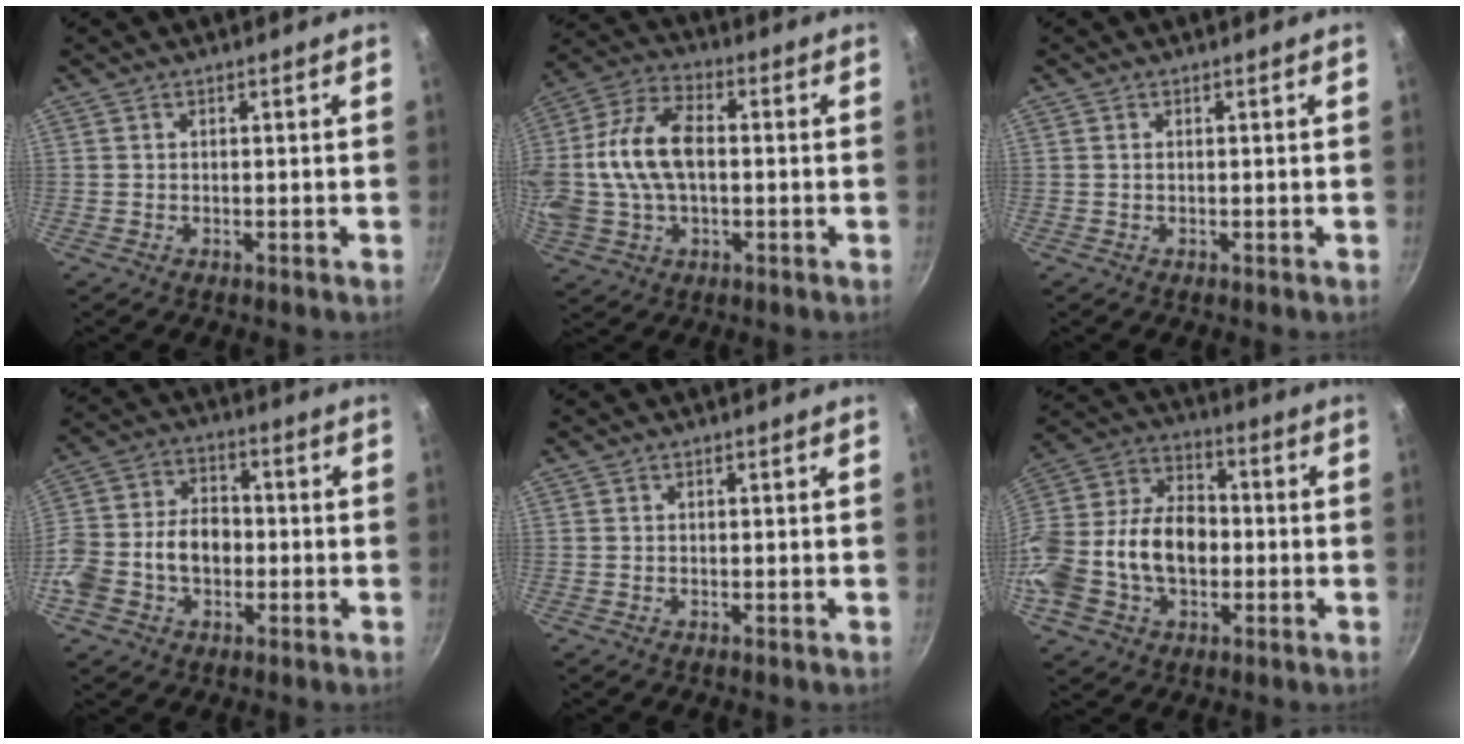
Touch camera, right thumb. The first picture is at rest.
{"total": 17.1, "force": [0.4, 10.4, 13.6], "torque": [-0.289, 0.027, 0.008]}
{"total": 0.0}
{"total": 14.4, "force": [-2.7, 10.1, 9.9], "torque": [-0.186, 0.036, -0.052]}
{"total": 0.0}
{"total": 22.1, "force": [-3.4, 15.0, 15.9], "torque": [-0.334, 0.029, -0.060]}